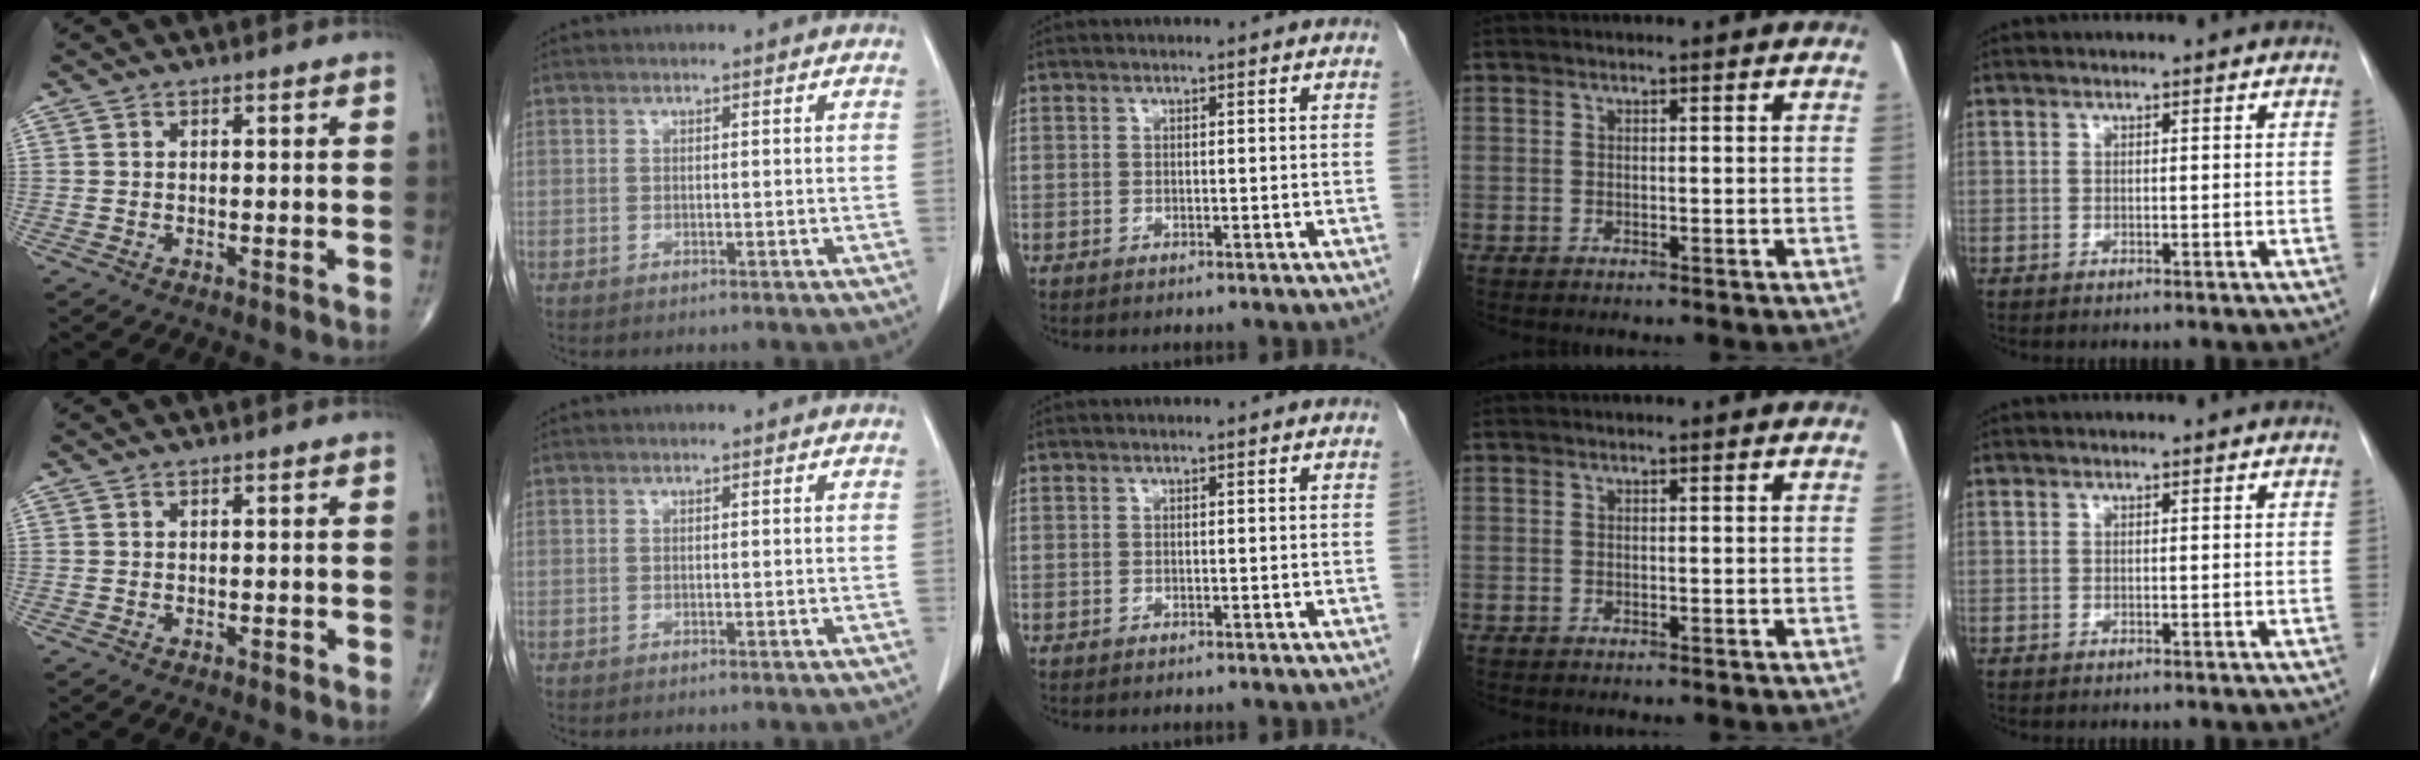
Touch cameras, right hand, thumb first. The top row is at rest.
{"thumb": {"total": 0.6, "force": [-0.3, 0.3, 0.4], "torque": [-0.001, 0.001, -0.007]}}